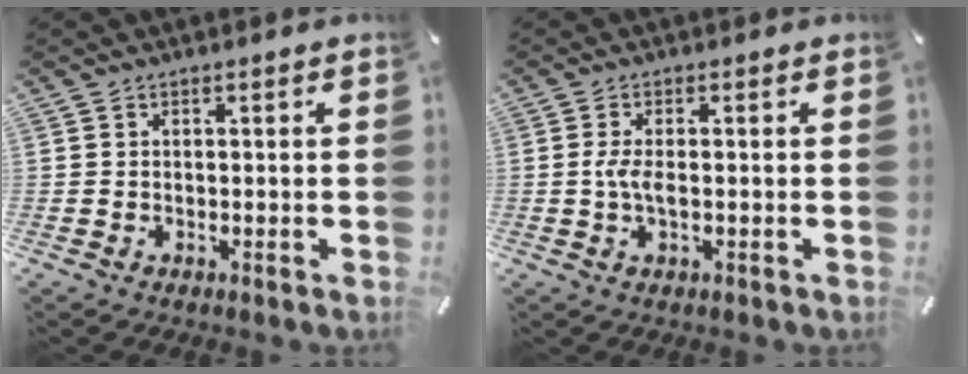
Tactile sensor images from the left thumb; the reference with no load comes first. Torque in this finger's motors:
{"motor_torque": [0.93, 0.91, 0.45, -0.33, 0.22]}